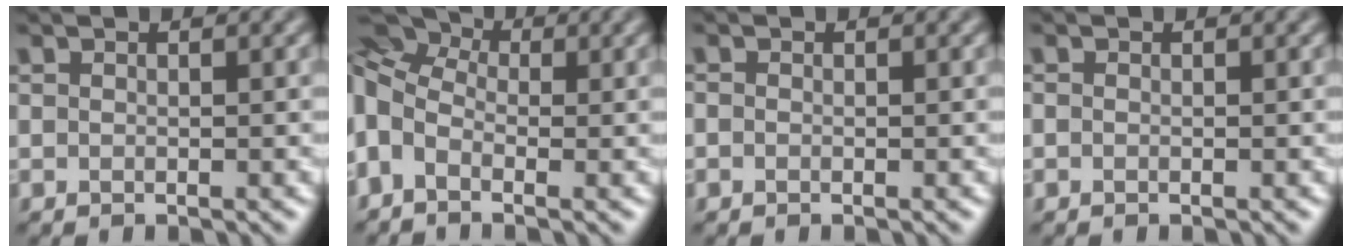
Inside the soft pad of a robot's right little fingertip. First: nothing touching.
{"total": 9.4, "force": [0.9, 6.3, 7.0], "torque": [-0.159, 0.033, -0.001]}
{"total": 0.0}
{"total": 0.0}